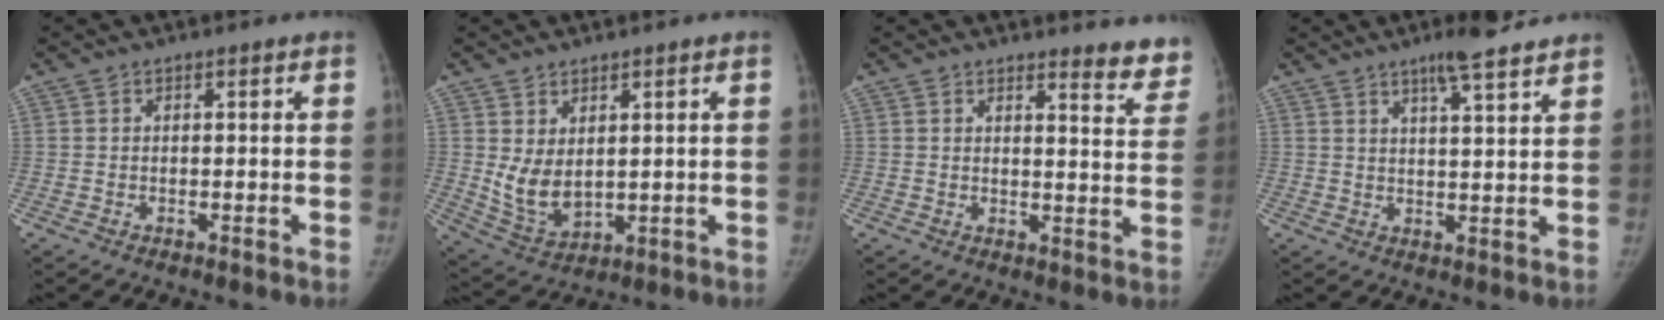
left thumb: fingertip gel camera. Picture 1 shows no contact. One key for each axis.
{"total": 7.2, "fx": 1.6, "fy": 4.5, "fz": 5.4, "tx": -0.088, "ty": -0.022, "tz": 0.052}
{"total": 7.6, "fx": 7.1, "fy": 1.7, "fz": 2.1, "tx": 0.009, "ty": -0.055, "tz": 0.065}
{"total": 7.7, "fx": 5.7, "fy": 1.0, "fz": 5.0, "tx": -0.073, "ty": -0.030, "tz": 0.087}